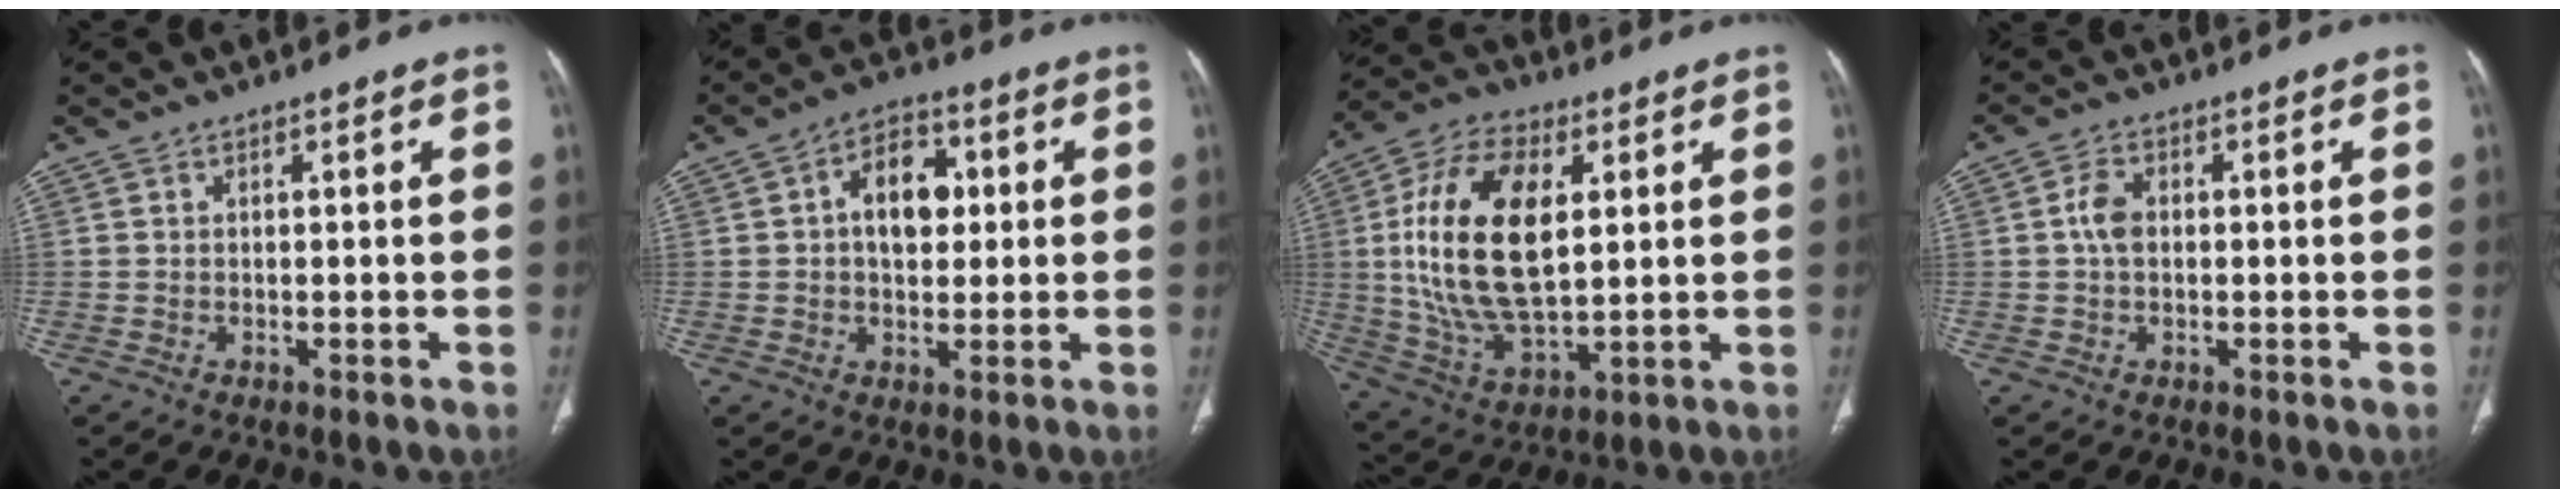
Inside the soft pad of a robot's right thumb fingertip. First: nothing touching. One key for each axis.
{"total": 9.5, "fx": 1.4, "fy": 6.3, "fz": 6.9, "tx": -0.081, "ty": 0.013, "tz": 0.019}
{"total": 20.7, "fx": 3.4, "fy": 10.8, "fz": 17.3, "tx": -0.331, "ty": -0.010, "tz": 0.064}
{"total": 3.6, "fx": 0.1, "fy": 2.4, "fz": 2.7, "tx": -0.055, "ty": 0.008, "tz": -0.003}